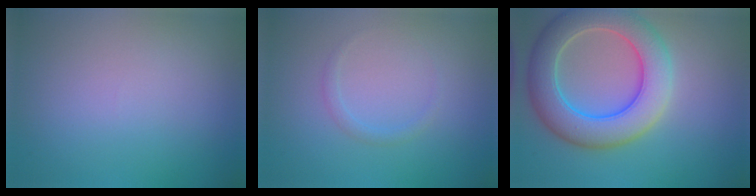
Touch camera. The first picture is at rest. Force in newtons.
{"total": 0.8, "press": 0.8, "slide": 0.0}
{"total": 7.9, "press": 7.9, "slide": 0.6}